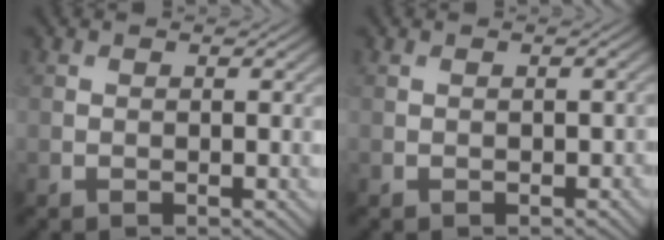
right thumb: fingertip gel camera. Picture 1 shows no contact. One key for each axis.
{"total": 0.8, "fx": -0.3, "fy": 0.5, "fz": 0.5, "tx": -0.002, "ty": -0.004, "tz": 0.000}